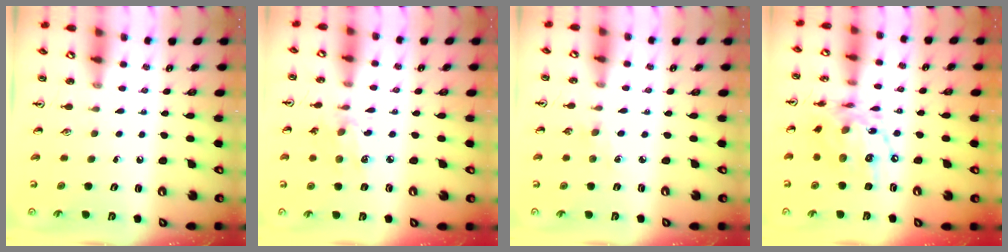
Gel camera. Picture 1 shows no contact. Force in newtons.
{"total": 6.8, "press": 6.8, "slide": 0.5}
{"total": 2.9, "press": 2.9, "slide": 0.4}
{"total": 15.0, "press": 14.9, "slide": 1.1}